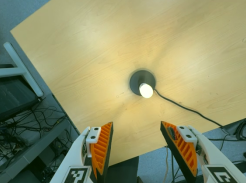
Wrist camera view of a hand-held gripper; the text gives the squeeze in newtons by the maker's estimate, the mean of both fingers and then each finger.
{"total": 0.0}